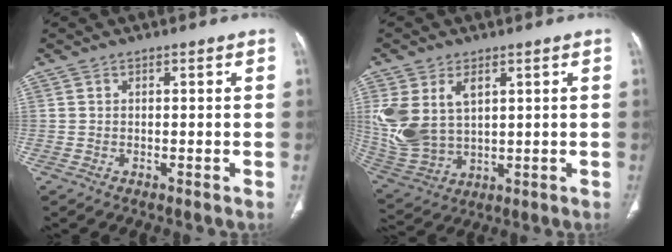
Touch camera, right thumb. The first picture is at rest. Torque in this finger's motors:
{"motor_torque": [-0.14, 0.41, 0.63, 0.70, 0.35]}